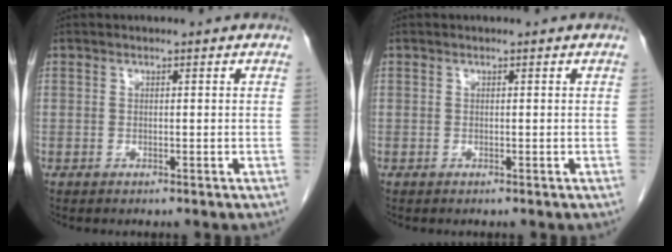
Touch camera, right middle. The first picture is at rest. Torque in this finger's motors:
{"motor_torque": [-0.24, 0.08, -0.02, -0.01]}